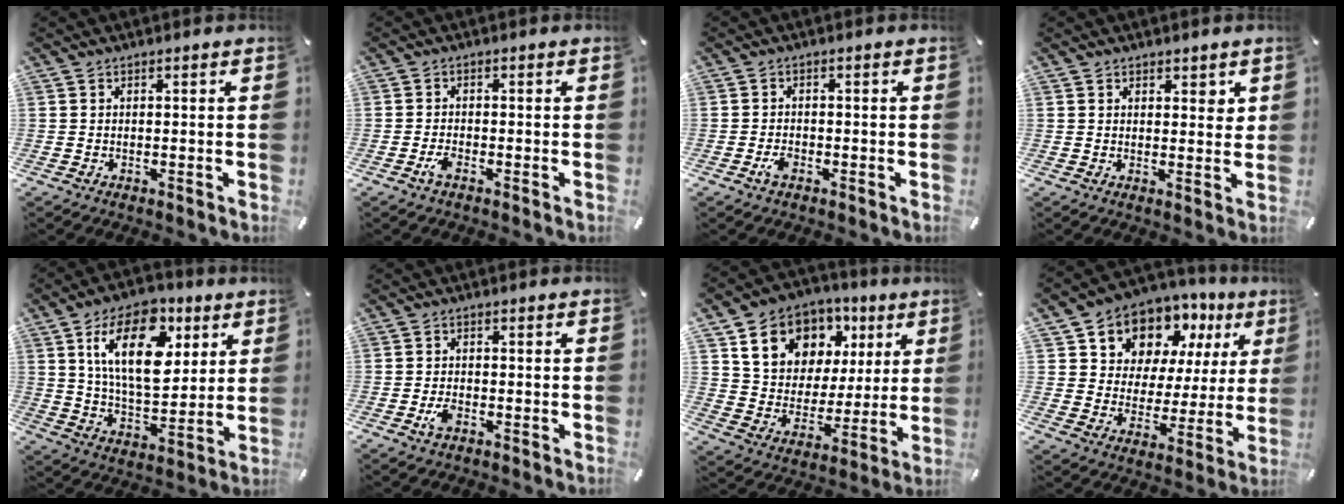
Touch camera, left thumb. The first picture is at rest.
{"total": 2.1, "force": [-1.2, 0.8, 1.5], "torque": [-0.033, 0.001, -0.025]}
{"total": 2.3, "force": [-1.2, 1.3, 1.5], "torque": [-0.034, 0.002, -0.023]}
{"total": 2.6, "force": [1.7, 1.7, 1.0], "torque": [0.002, -0.007, 0.026]}
{"total": 19.0, "force": [7.9, 10.8, 13.5], "torque": [-0.235, -0.010, 0.130]}
{"total": 2.6, "force": [-1.2, 1.4, 1.8], "torque": [-0.047, -0.001, -0.024]}
{"total": 12.7, "force": [6.8, 10.2, 3.1], "torque": [-0.067, -0.040, 0.132]}
{"total": 10.7, "force": [7.3, 7.8, 1.0], "torque": [-0.029, -0.071, 0.137]}